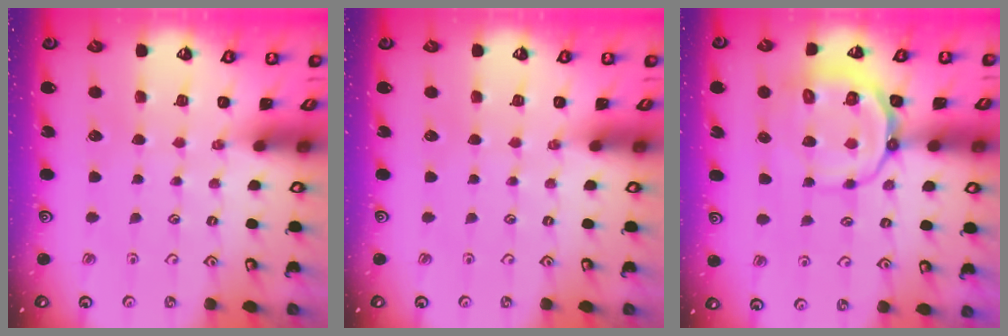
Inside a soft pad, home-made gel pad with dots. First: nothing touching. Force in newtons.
{"total": 0.0}
{"total": 12.1, "press": 12.0, "slide": 2.0}